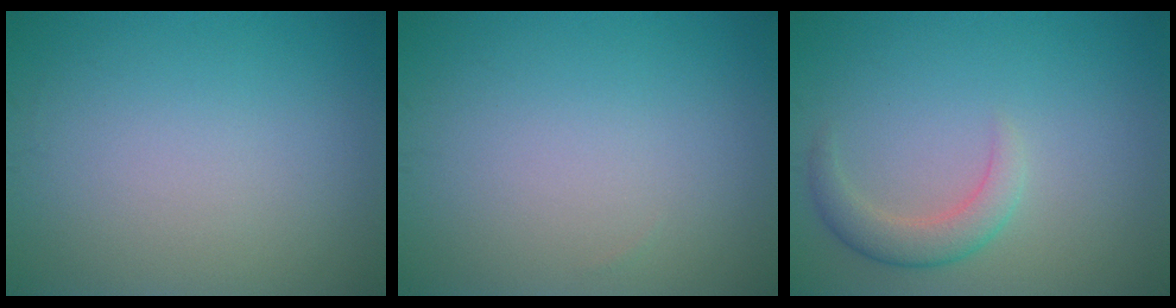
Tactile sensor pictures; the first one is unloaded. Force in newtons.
{"total": 0.0}
{"total": 2.8, "press": 2.8, "slide": 0.1}